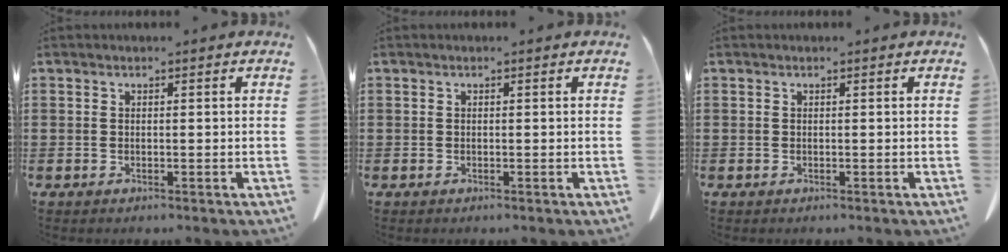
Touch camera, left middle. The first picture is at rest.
{"total": 0.0}
{"total": 0.0}